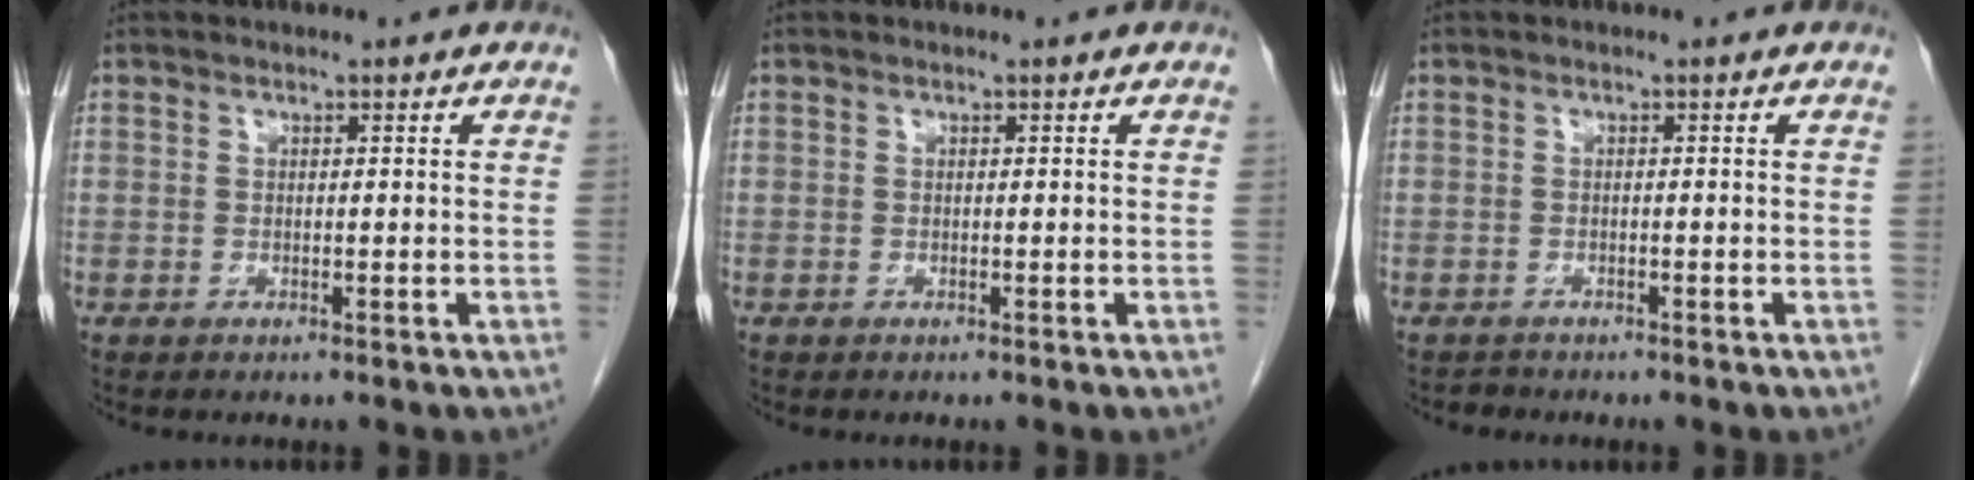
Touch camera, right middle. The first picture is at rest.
{"total": 0.0}
{"total": 0.9, "force": [-0.8, 0.3, -0.2], "torque": [-0.005, -0.003, -0.016]}